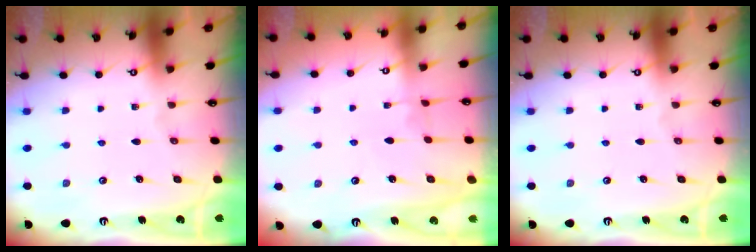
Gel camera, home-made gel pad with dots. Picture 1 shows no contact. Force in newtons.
{"total": 2.8, "press": 2.8, "slide": 0.4}
{"total": 0.0}